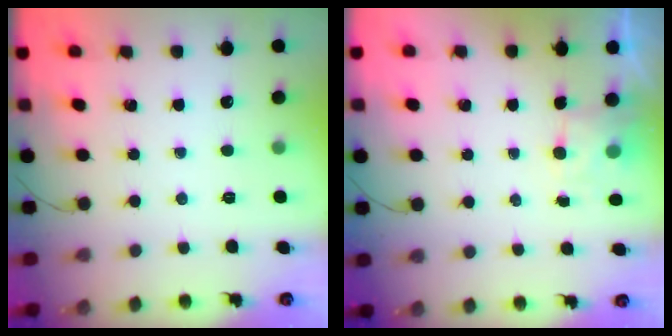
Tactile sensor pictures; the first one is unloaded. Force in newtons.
{"total": 3.8, "press": 3.7, "slide": 1.1}